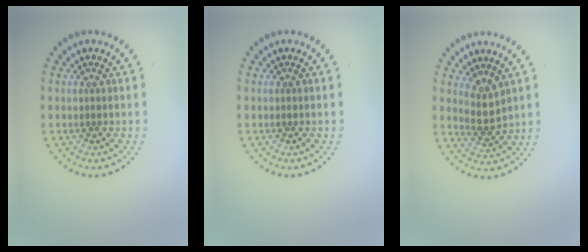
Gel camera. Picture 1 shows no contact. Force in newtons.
{"total": 0.0}
{"total": 2.2, "press": 1.8, "slide": 1.3}